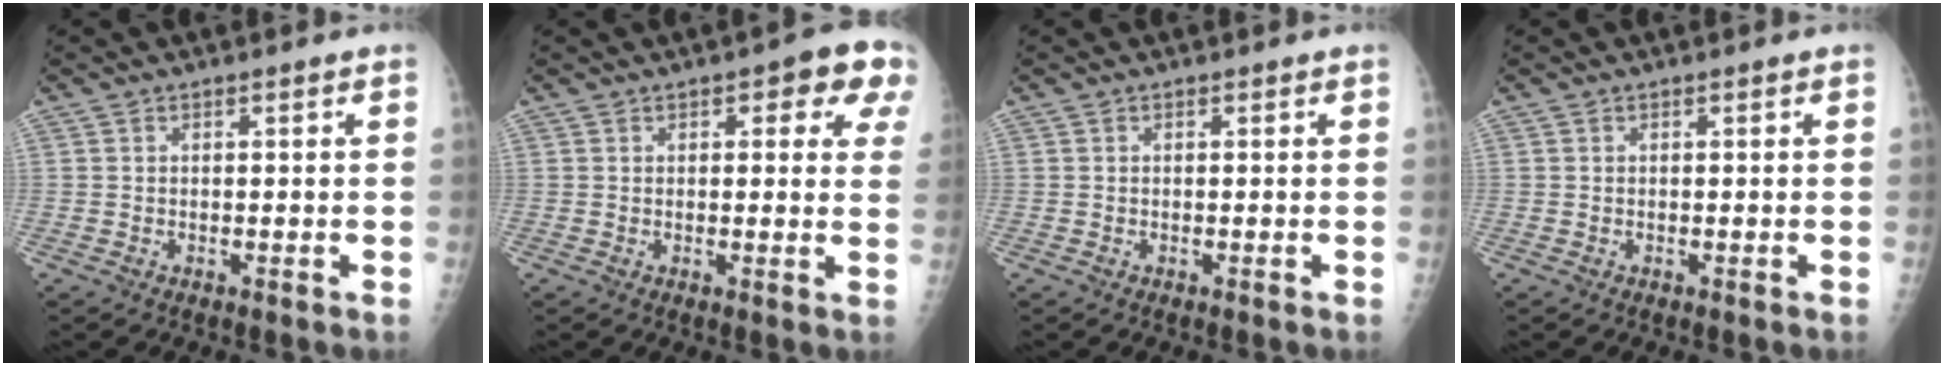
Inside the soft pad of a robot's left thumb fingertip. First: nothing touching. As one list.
[{"total": 8.3, "force": [3.8, 3.2, 6.6], "torque": [-0.043, -0.007, 0.036]}, {"total": 0.0}, {"total": 0.0}]